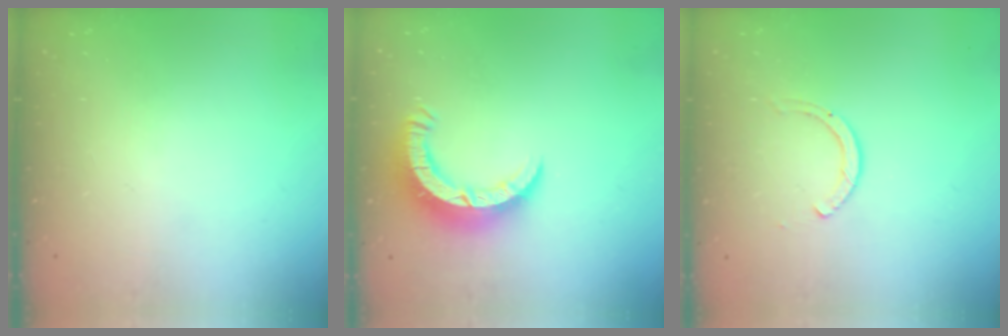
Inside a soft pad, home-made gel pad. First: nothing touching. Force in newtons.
{"total": 8.6, "press": 8.5, "slide": 0.8}
{"total": 2.0, "press": 1.9, "slide": 0.3}